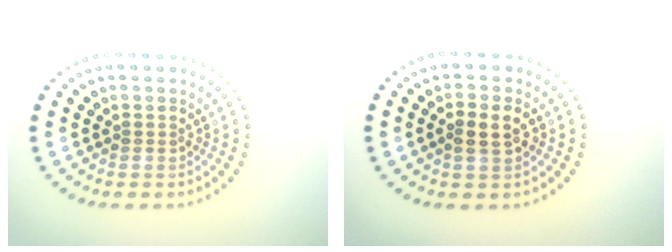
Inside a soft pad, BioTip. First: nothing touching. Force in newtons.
{"total": 2.4, "press": 2.3, "slide": 0.4}